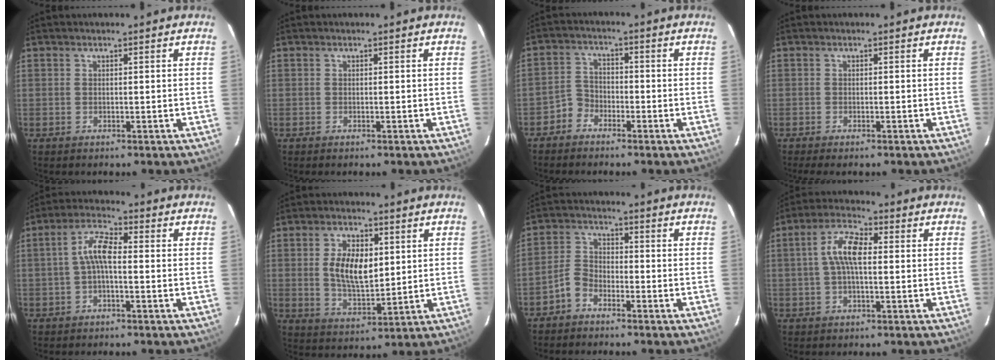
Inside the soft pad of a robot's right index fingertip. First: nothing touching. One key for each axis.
{"total": 0.0}
{"total": 3.6, "fx": -2.7, "fy": 2.4, "fz": 0.3, "tx": -0.005, "ty": 0.018, "tz": -0.056}
{"total": 2.3, "fx": -2.0, "fy": 0.4, "fz": 1.2, "tx": -0.028, "ty": -0.011, "tz": -0.033}
{"total": 5.1, "fx": -1.0, "fy": 1.6, "fz": 4.8, "tx": -0.102, "ty": 0.018, "tz": -0.022}
{"total": 9.5, "fx": 1.6, "fy": 4.8, "fz": 8.0, "tx": -0.154, "ty": 0.001, "tz": 0.038}
{"total": 4.1, "fx": -3.0, "fy": 2.3, "fz": 1.6, "tx": -0.038, "ty": 0.016, "tz": -0.064}
{"total": 7.3, "fx": 0.5, "fy": 2.8, "fz": 6.7, "tx": -0.135, "ty": 0.019, "tz": 0.007}